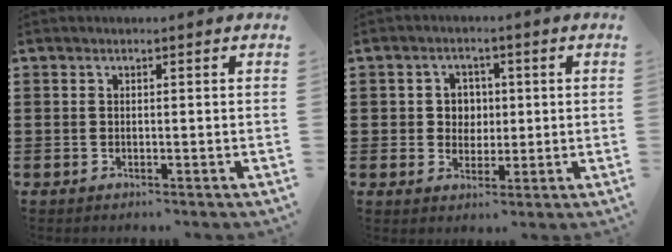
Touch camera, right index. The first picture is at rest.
{"total": 3.8, "force": [0.4, 3.5, 1.3], "torque": [-0.033, 0.009, 0.001]}